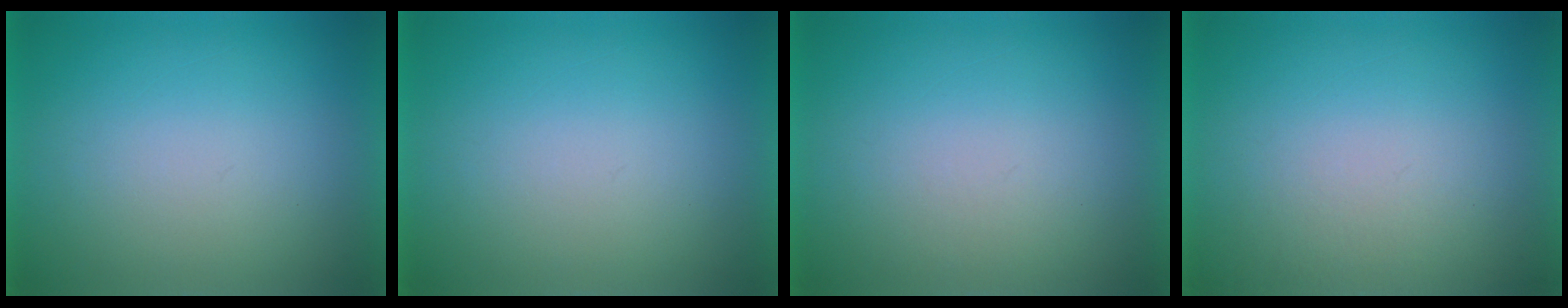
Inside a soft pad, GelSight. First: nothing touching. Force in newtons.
{"total": 0.0}
{"total": 1.1}
{"total": 2.0}